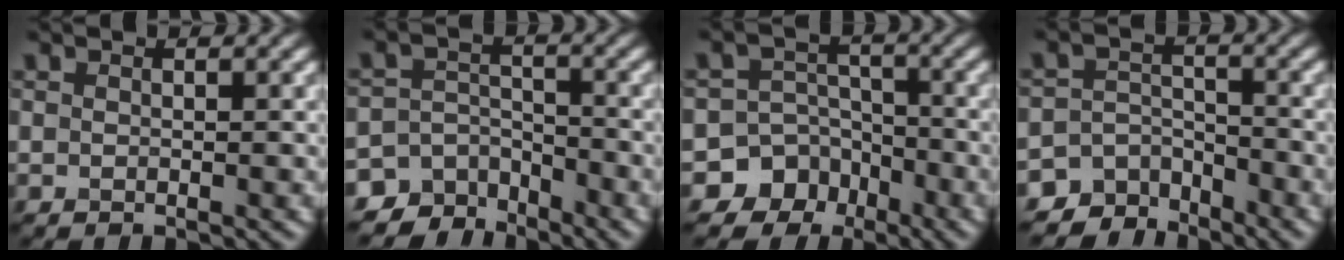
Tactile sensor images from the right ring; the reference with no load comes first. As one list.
[{"total": 6.0, "force": [-4.9, 3.3, 0.6], "torque": [0.012, -0.001, -0.079]}, {"total": 8.8, "force": [-5.1, 7.1, 0.5], "torque": [0.009, -0.015, -0.101]}, {"total": 4.8, "force": [-4.1, 2.5, 0.3], "torque": [0.010, -0.004, -0.067]}]